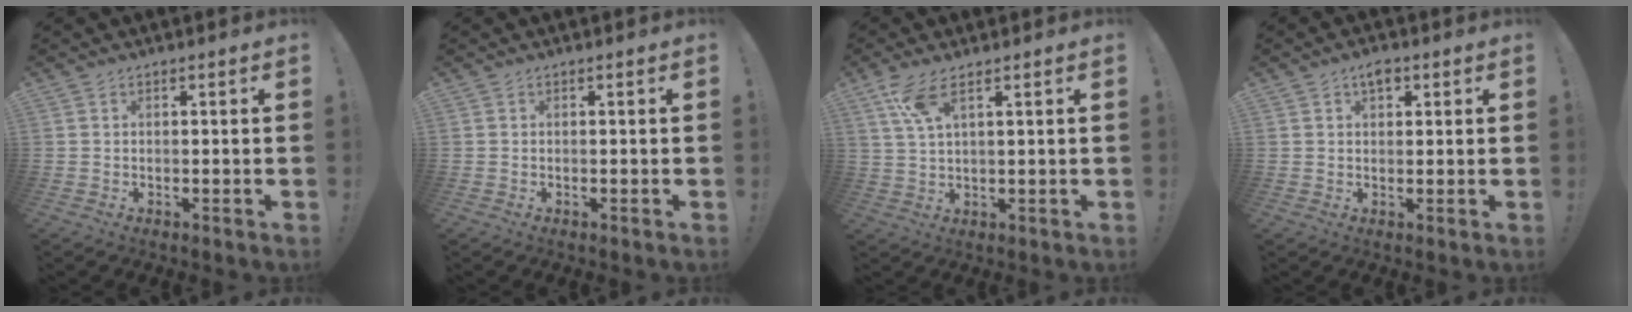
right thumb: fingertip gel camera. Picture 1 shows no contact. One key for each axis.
{"total": 0.0}
{"total": 6.6, "fx": 3.8, "fy": 1.5, "fz": 5.2, "tx": -0.108, "ty": -0.008, "tz": 0.068}
{"total": 3.4, "fx": 2.0, "fy": 2.0, "fz": 2.0, "tx": -0.025, "ty": -0.003, "tz": 0.031}